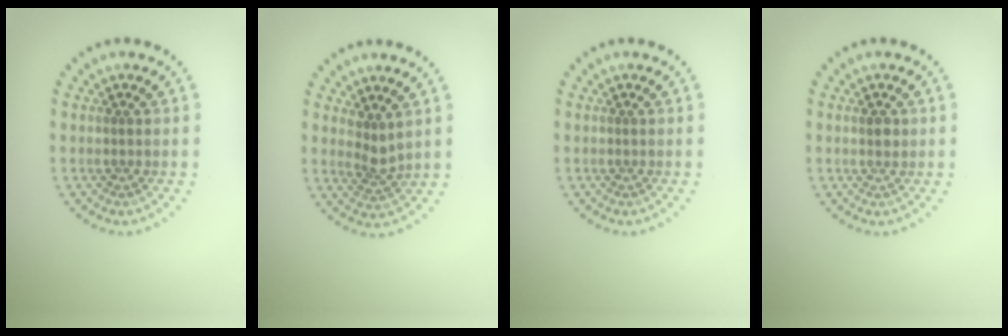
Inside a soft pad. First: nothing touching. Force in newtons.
{"total": 1.9, "press": 1.4, "slide": 1.3}
{"total": 0.0}
{"total": 1.1, "press": 1.0, "slide": 0.3}